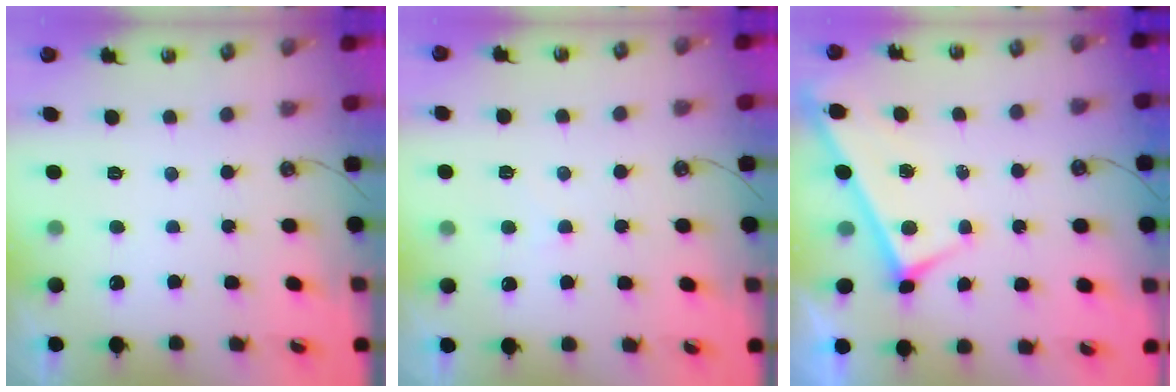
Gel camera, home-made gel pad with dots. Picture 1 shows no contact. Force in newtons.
{"total": 5.2, "press": 5.2, "slide": 0.5}
{"total": 4.5, "press": 4.5, "slide": 0.3}